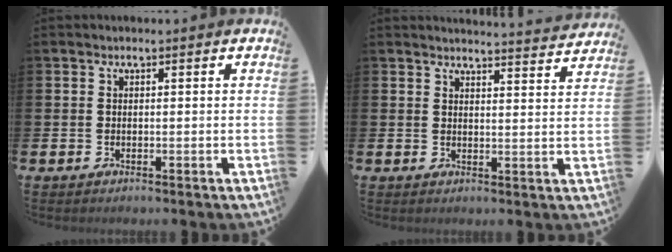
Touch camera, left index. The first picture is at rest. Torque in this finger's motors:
{"motor_torque": [0.42, -0.65, 0.08, 0.01]}